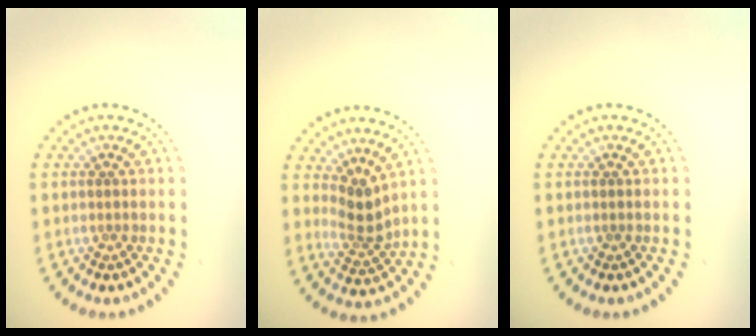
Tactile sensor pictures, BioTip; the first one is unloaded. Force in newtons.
{"total": 2.6, "press": 1.7, "slide": 1.9}
{"total": 0.0}